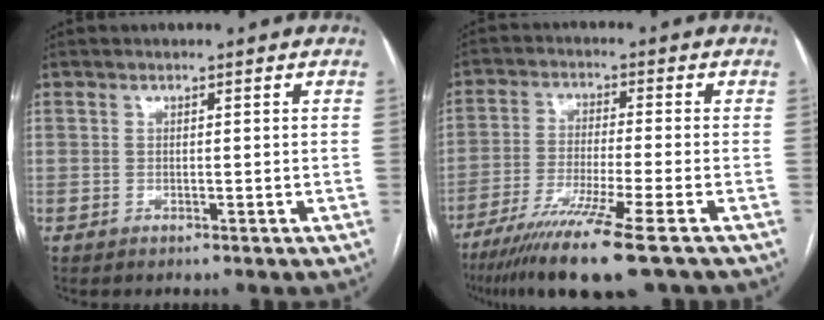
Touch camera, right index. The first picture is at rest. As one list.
[{"total": 13.1, "force": [-8.8, -0.7, 9.6], "torque": [-0.183, -0.039, -0.148]}]